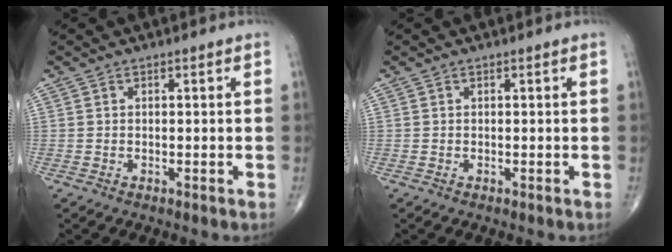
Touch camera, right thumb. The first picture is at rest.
{"total": 0.0}